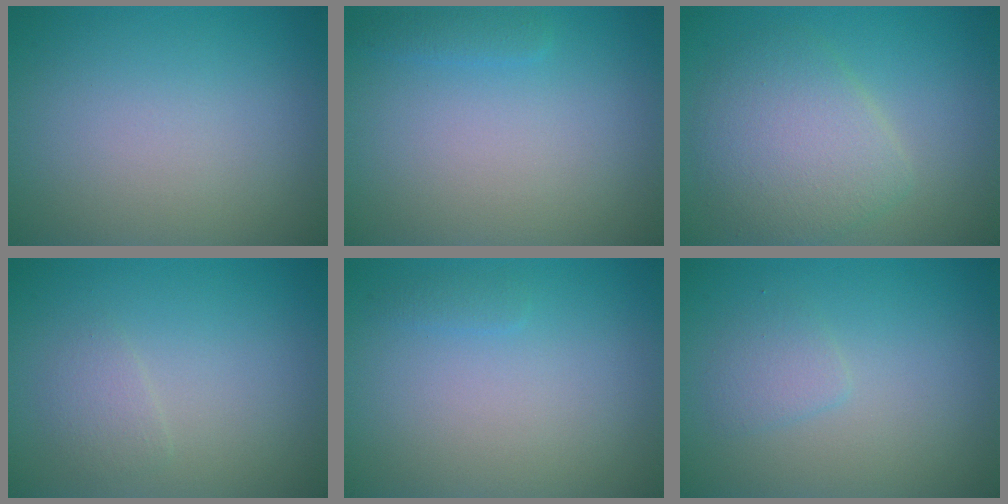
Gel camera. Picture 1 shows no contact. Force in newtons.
{"total": 0.9, "press": 0.9, "slide": 0.0}
{"total": 5.0, "press": 5.0, "slide": 0.1}
{"total": 1.3, "press": 1.2, "slide": 0.0}
{"total": 0.6, "press": 0.6, "slide": 0.0}
{"total": 1.4, "press": 1.4, "slide": 0.1}